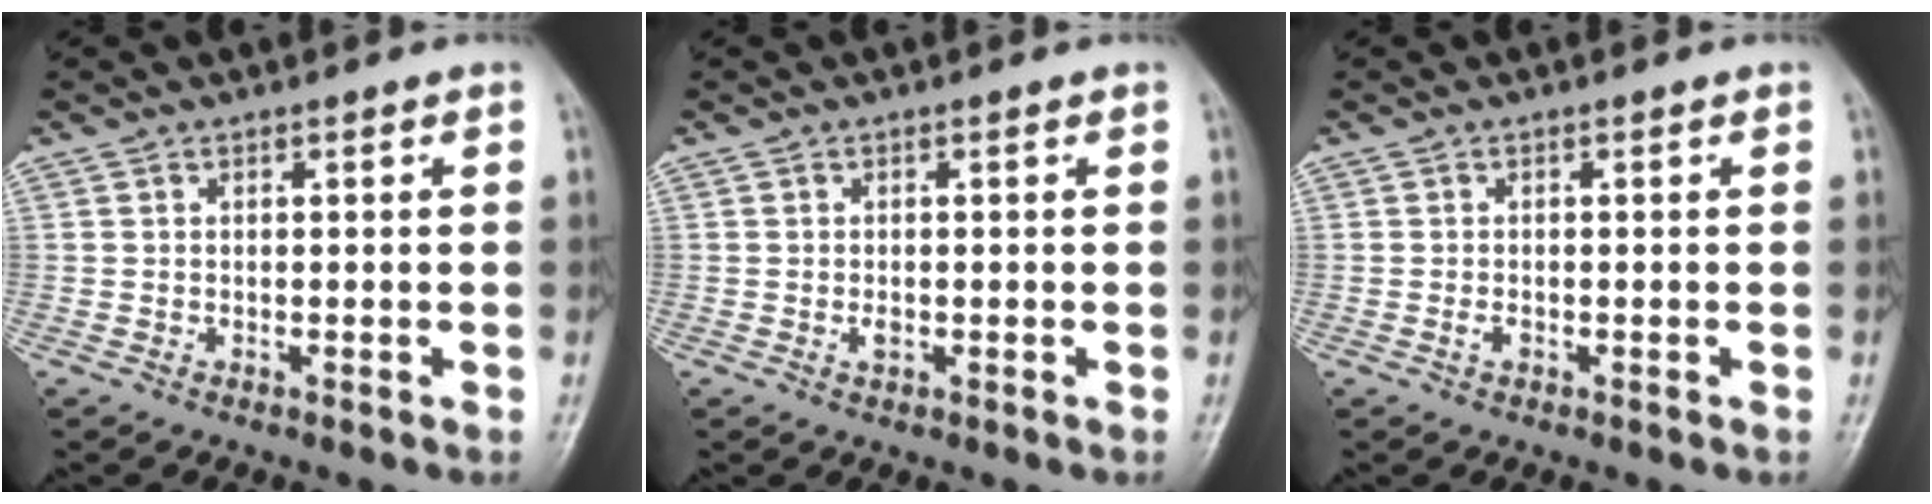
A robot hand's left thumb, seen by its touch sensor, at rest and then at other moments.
{"total": 1.2, "force": [0.0, 0.6, 1.0], "torque": [-0.015, -0.002, 0.002]}
{"total": 1.0, "force": [-0.1, 0.5, 0.8], "torque": [-0.015, 0.002, 0.000]}